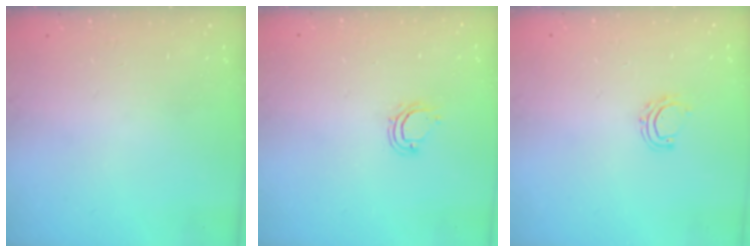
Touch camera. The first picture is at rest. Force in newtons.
{"total": 4.6, "press": 4.5, "slide": 0.3}
{"total": 5.3, "press": 5.2, "slide": 1.0}